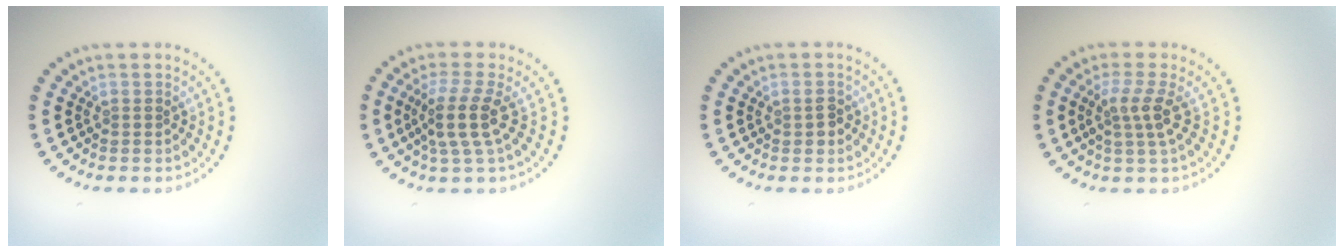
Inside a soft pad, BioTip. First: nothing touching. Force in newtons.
{"total": 3.6, "press": 2.7, "slide": 2.3}
{"total": 1.5, "press": 1.5, "slide": 0.1}
{"total": 2.6, "press": 2.0, "slide": 1.8}